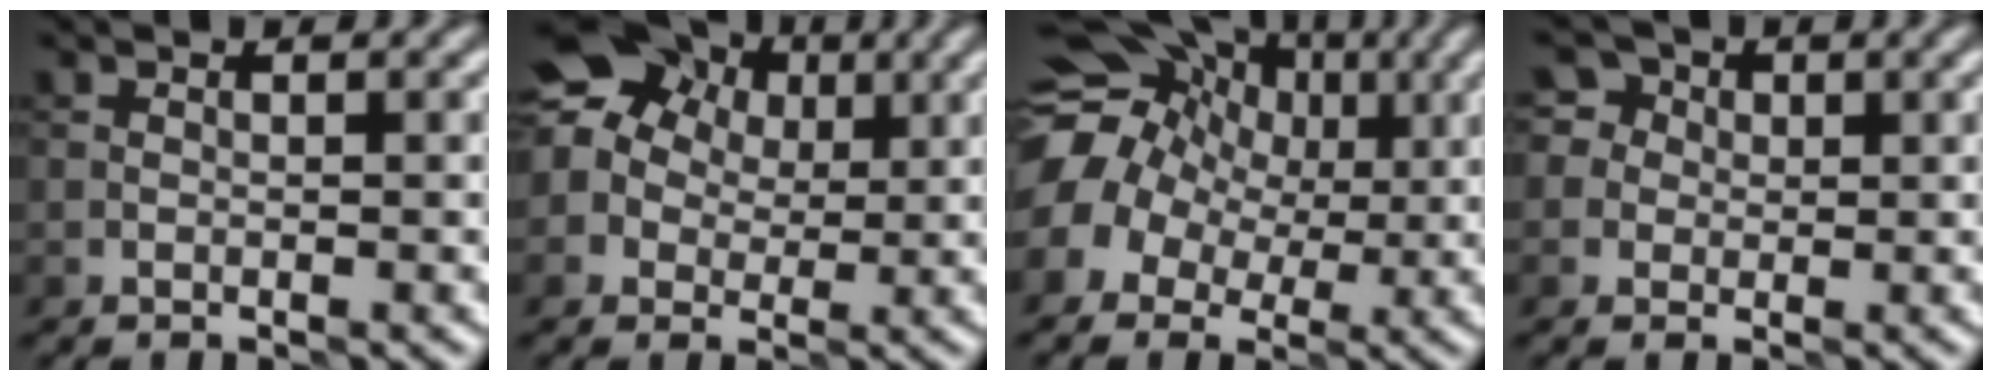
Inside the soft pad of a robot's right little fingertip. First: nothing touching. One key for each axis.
{"total": 10.1, "fx": 3.6, "fy": 8.2, "fz": 4.5, "tx": -0.080, "ty": 0.041, "tz": 0.030}
{"total": 12.0, "fx": 2.4, "fy": 9.8, "fz": 6.4, "tx": -0.119, "ty": 0.036, "tz": 0.010}
{"total": 4.2, "fx": 1.3, "fy": 3.8, "fz": 1.3, "tx": 0.006, "ty": 0.034, "tz": -0.004}